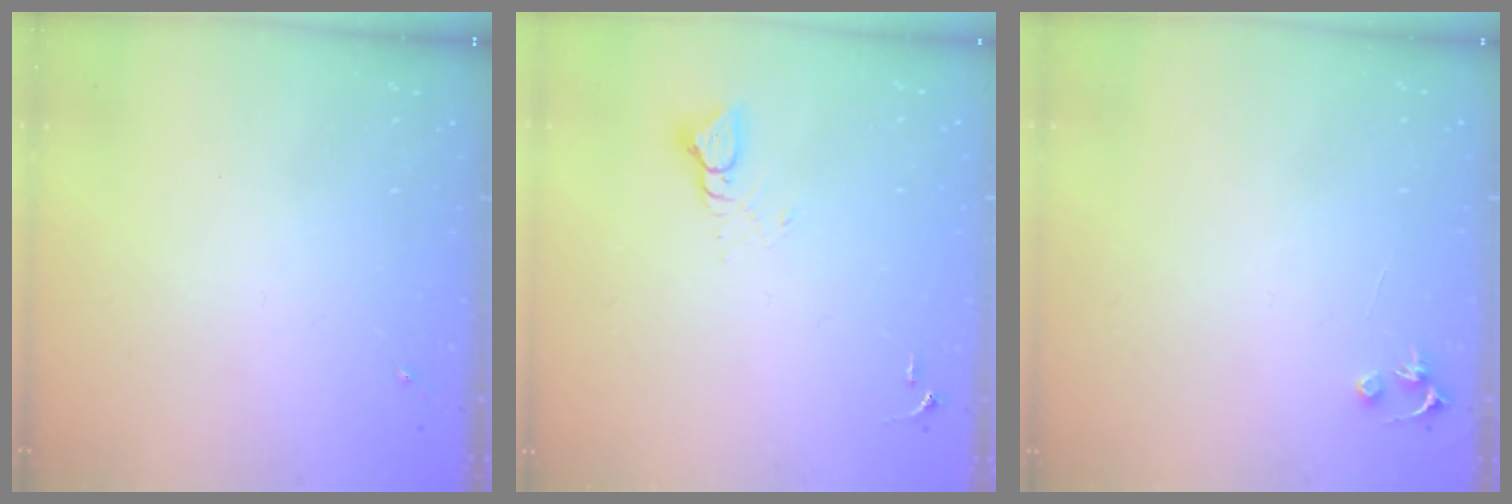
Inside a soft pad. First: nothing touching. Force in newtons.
{"total": 3.6, "press": 3.6, "slide": 0.2}
{"total": 3.2, "press": 3.2, "slide": 0.3}